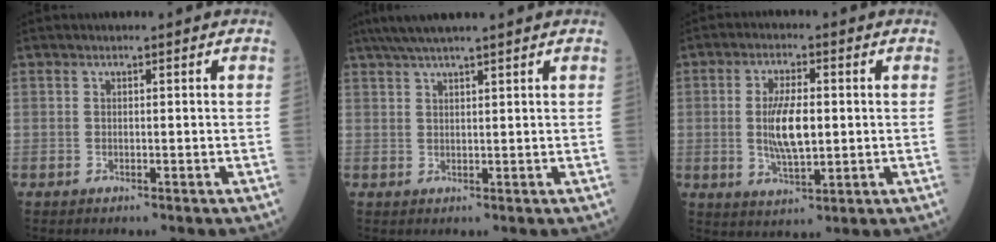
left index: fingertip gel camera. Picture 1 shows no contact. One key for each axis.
{"total": 7.6, "fx": 6.2, "fy": -0.4, "fz": 4.3, "tx": -0.068, "ty": 0.036, "tz": 0.098}
{"total": 7.5, "fx": 0.3, "fy": 2.4, "fz": 7.1, "tx": -0.147, "ty": -0.001, "tz": 0.006}